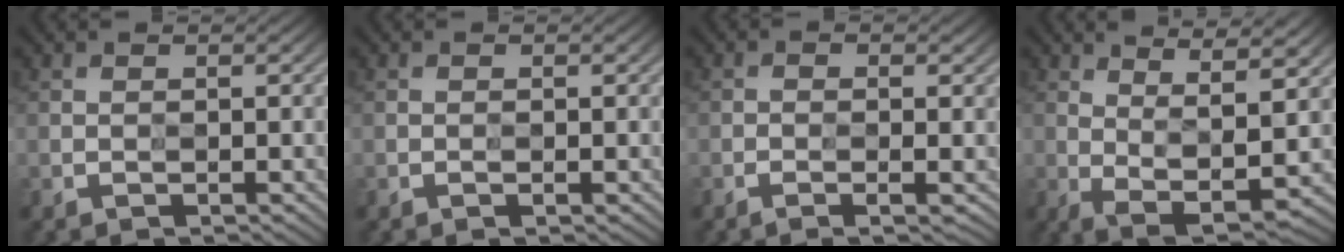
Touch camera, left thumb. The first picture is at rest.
{"total": 0.5, "force": [-0.5, 0.0, 0.2], "torque": [-0.004, -0.001, -0.008]}
{"total": 2.8, "force": [-1.1, 0.7, 2.4], "torque": [-0.043, -0.005, -0.018]}
{"total": 7.4, "force": [2.9, 2.2, 6.4], "torque": [-0.121, -0.002, 0.051]}